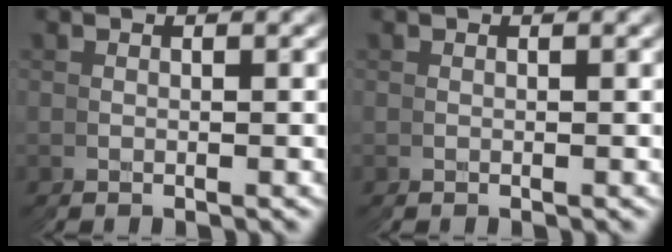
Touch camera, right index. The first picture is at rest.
{"total": 0.0}